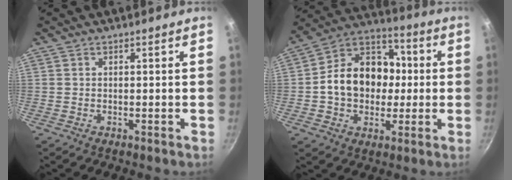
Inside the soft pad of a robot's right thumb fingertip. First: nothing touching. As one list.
[{"total": 17.2, "force": [-0.4, 13.5, 10.7], "torque": [-0.141, 0.035, -0.022]}]